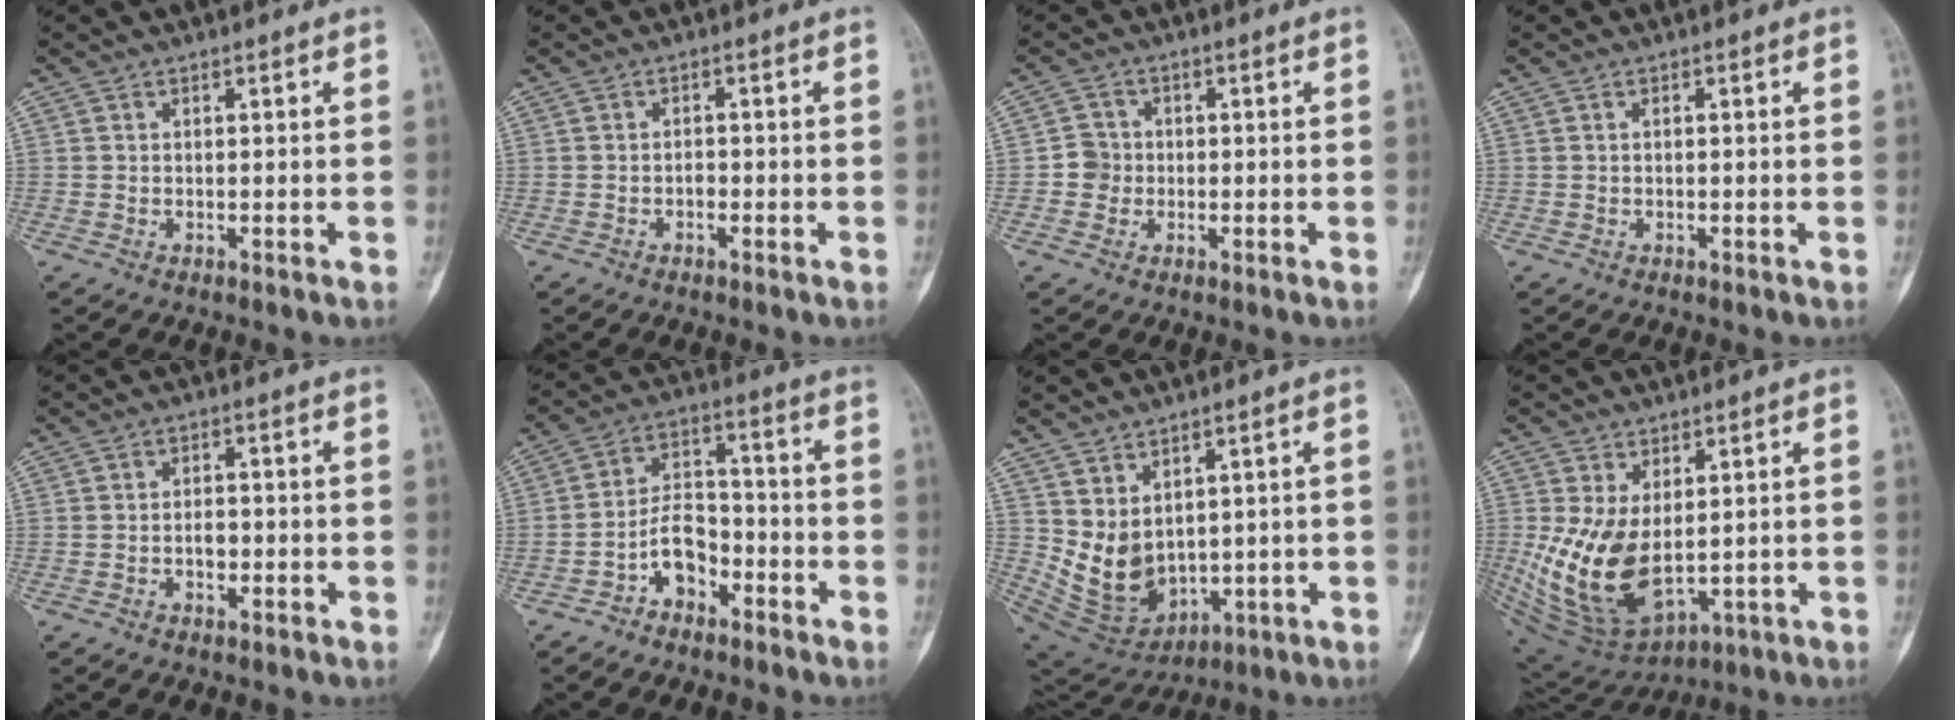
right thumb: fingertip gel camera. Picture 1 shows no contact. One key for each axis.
{"total": 1.3, "fx": -0.6, "fy": 0.8, "fz": 0.8, "tx": -0.008, "ty": 0.005, "tz": -0.013}
{"total": 3.4, "fx": -0.5, "fy": 3.3, "fz": 0.8, "tx": 0.008, "ty": 0.009, "tz": -0.017}
{"total": 0.0}
{"total": 2.7, "fx": -1.0, "fy": 1.7, "fz": 1.8, "tx": -0.023, "ty": 0.010, "tz": -0.019}
{"total": 8.4, "fx": -4.5, "fy": 5.3, "fz": 4.8, "tx": -0.068, "ty": 0.047, "tz": -0.085}
{"total": 10.8, "fx": 1.9, "fy": 7.8, "fz": 7.1, "tx": -0.107, "ty": -0.023, "tz": 0.073}
{"total": 15.3, "fx": 0.1, "fy": 9.2, "fz": 12.2, "tx": -0.220, "ty": -0.016, "tz": 0.030}